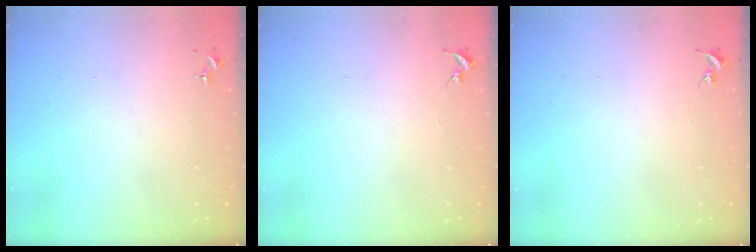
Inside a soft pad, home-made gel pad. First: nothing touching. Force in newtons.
{"total": 0.0}
{"total": 0.0}